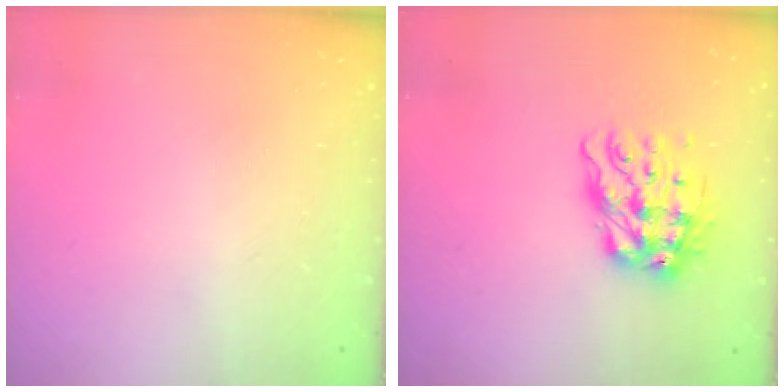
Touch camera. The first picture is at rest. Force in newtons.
{"total": 11.3, "press": 11.2, "slide": 1.2}